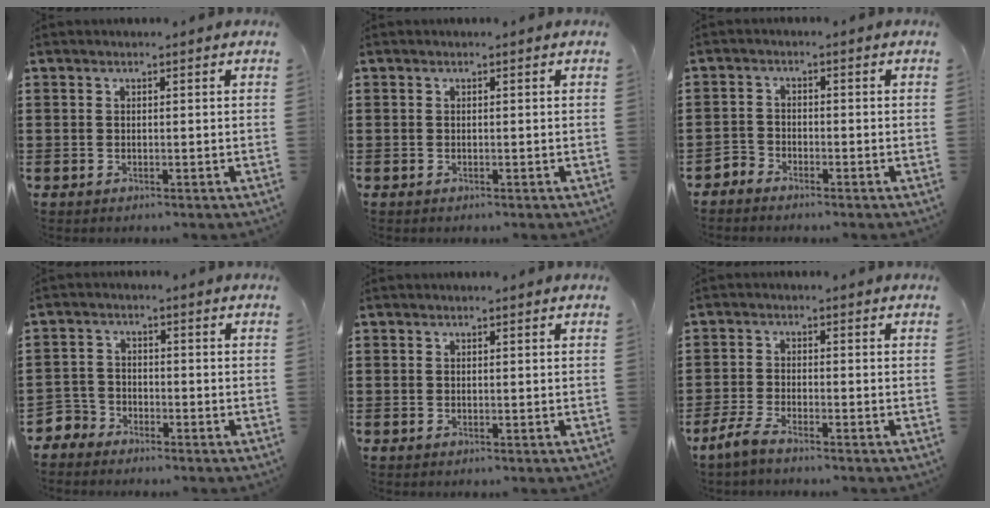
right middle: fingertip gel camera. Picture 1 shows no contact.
{"total": 0.0}
{"total": 2.4, "force": [-2.3, 0.6, -0.2], "torque": [-0.004, -0.001, -0.049]}
{"total": 3.5, "force": [-3.2, 1.5, -0.1], "torque": [-0.030, -0.008, -0.076]}
{"total": 0.0}
{"total": 3.3, "force": [-2.7, 0.6, 1.8], "torque": [-0.060, -0.006, -0.060]}